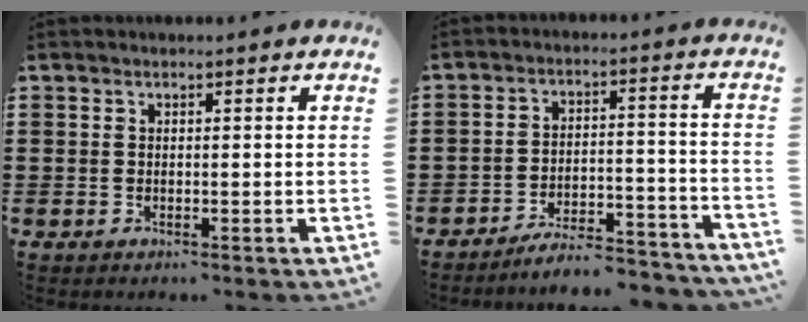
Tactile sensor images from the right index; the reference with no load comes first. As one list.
[{"total": 5.9, "force": [-5.7, 0.0, 1.7], "torque": [-0.024, 0.005, -0.110]}]